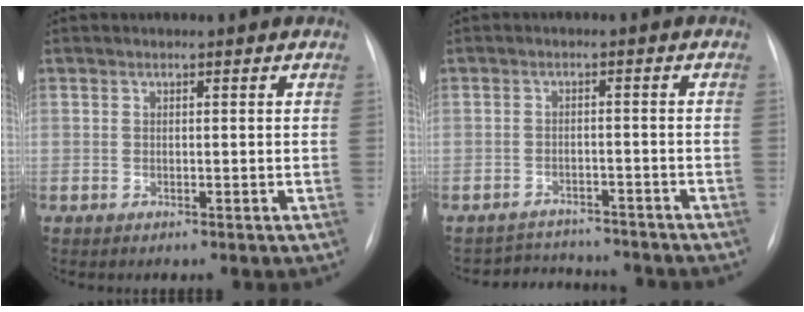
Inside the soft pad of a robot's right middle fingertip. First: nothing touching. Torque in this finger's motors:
{"motor_torque": [-0.48, -0.16, -0.01, 0.00]}